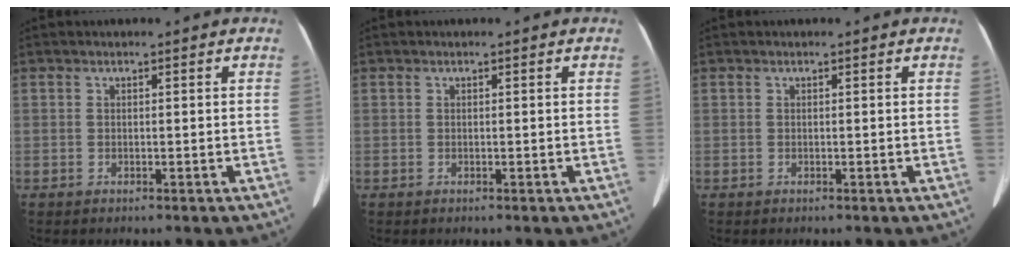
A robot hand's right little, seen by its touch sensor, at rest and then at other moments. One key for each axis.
{"total": 0.0}
{"total": 0.0}